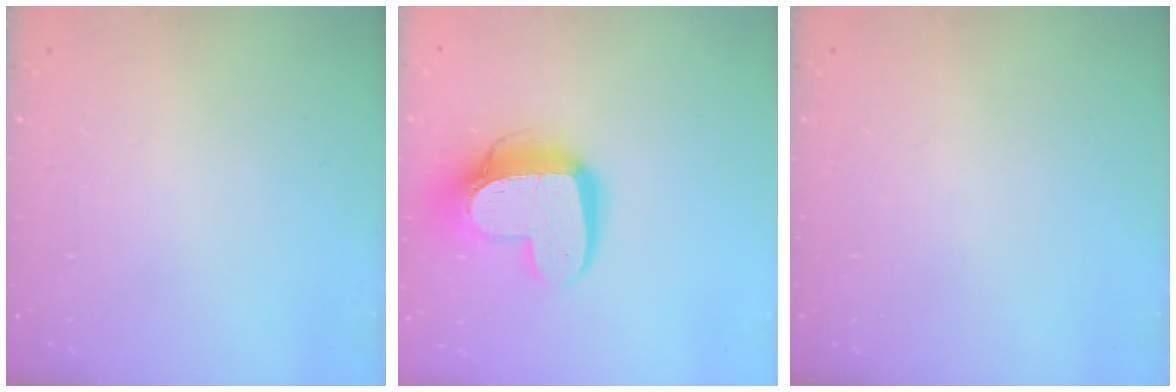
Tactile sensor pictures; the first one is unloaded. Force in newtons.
{"total": 14.9, "press": 14.9, "slide": 1.1}
{"total": 0.0}